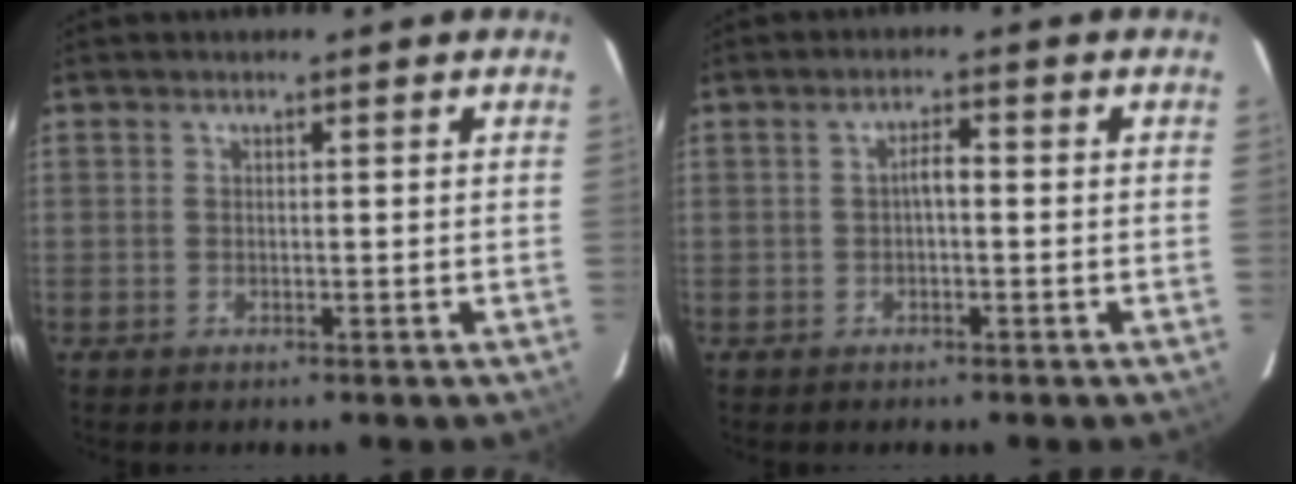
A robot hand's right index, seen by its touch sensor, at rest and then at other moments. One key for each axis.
{"total": 1.9, "fx": -0.3, "fy": 0.7, "fz": 1.7, "tx": -0.034, "ty": 0.009, "tz": -0.005}